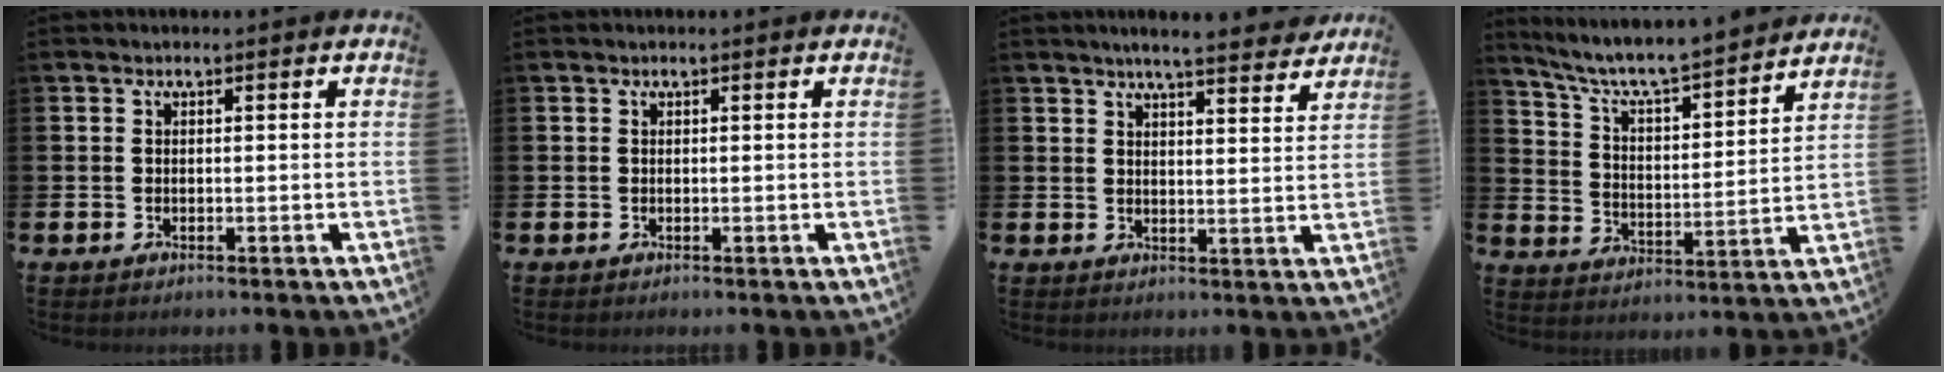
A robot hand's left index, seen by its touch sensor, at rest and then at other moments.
{"total": 0.0}
{"total": 5.6, "force": [5.3, -0.1, 1.6], "torque": [-0.033, -0.031, 0.091]}
{"total": 7.0, "force": [6.5, 0.8, 2.5], "torque": [-0.081, -0.052, 0.109]}